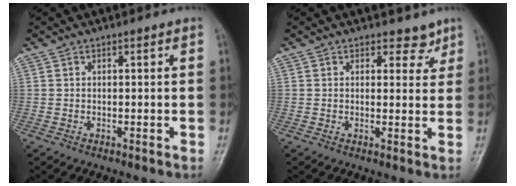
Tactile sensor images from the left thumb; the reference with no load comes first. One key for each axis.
{"total": 3.2, "fx": 2.4, "fy": 2.0, "fz": 0.7, "tx": 0.019, "ty": -0.015, "tz": 0.031}